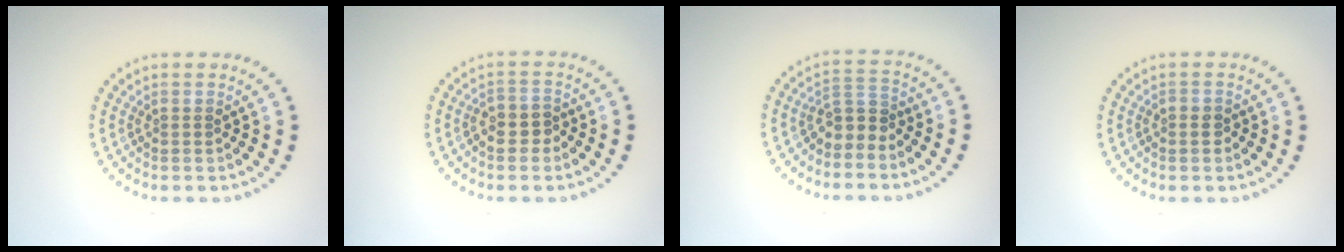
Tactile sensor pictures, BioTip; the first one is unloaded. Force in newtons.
{"total": 2.4, "press": 2.2, "slide": 0.8}
{"total": 2.5, "press": 1.9, "slide": 1.6}
{"total": 0.6, "press": 0.6, "slide": 0.2}